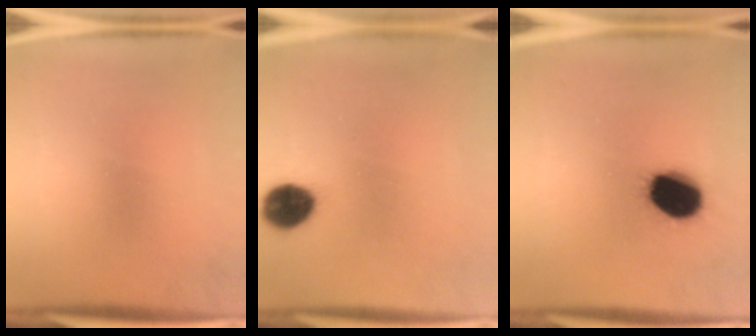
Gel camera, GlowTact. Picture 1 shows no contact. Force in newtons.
{"total": 8.3}
{"total": 15.7}